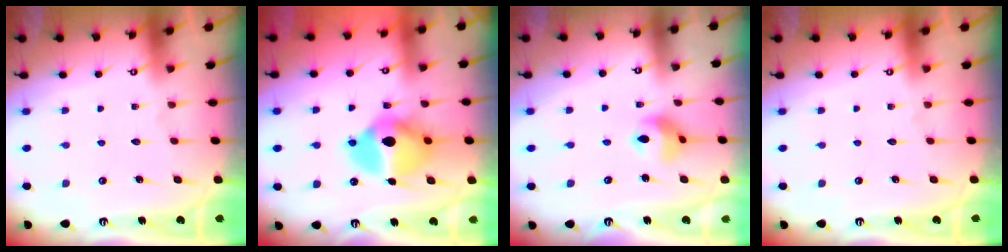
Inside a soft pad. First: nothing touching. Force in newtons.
{"total": 16.9, "press": 16.9, "slide": 0.3}
{"total": 9.0, "press": 9.0, "slide": 1.0}
{"total": 0.0}